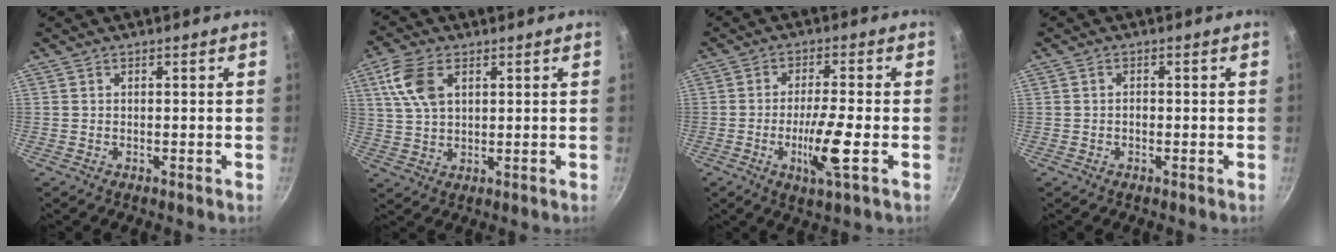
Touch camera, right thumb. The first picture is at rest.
{"total": 8.5, "force": [3.1, 4.9, 6.2], "torque": [-0.124, 0.000, 0.061]}
{"total": 8.9, "force": [-2.5, 1.1, 8.5], "torque": [-0.156, 0.006, -0.044]}
{"total": 0.9, "force": [-0.3, 0.6, 0.6], "torque": [-0.010, 0.004, -0.006]}